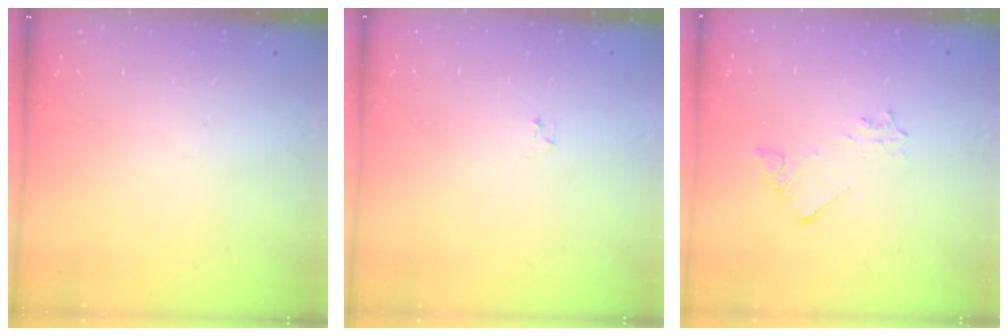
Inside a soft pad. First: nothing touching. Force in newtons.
{"total": 1.6, "press": 1.6, "slide": 0.2}
{"total": 2.3, "press": 2.3, "slide": 0.3}